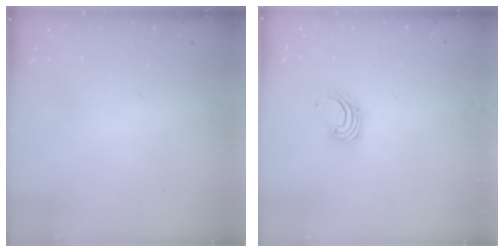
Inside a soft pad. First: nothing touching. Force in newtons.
{"total": 2.2, "press": 2.2, "slide": 0.2}